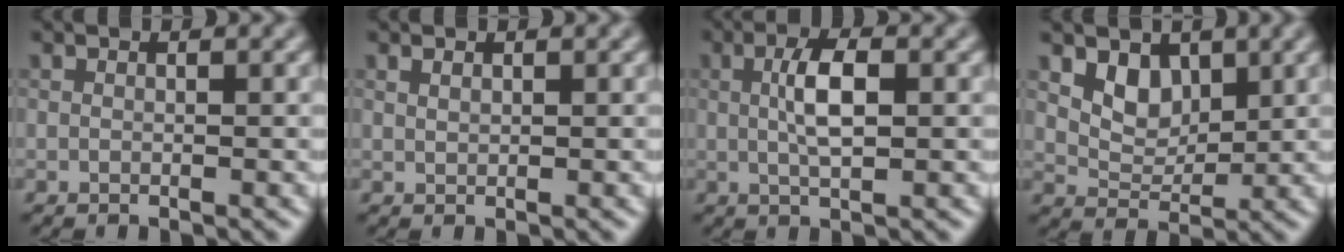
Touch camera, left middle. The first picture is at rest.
{"total": 0.0}
{"total": 3.1, "force": [-0.1, 0.8, 3.0], "torque": [-0.066, 0.009, 0.007]}
{"total": 2.3, "force": [1.1, 1.7, 1.1], "torque": [-0.033, -0.007, 0.030]}